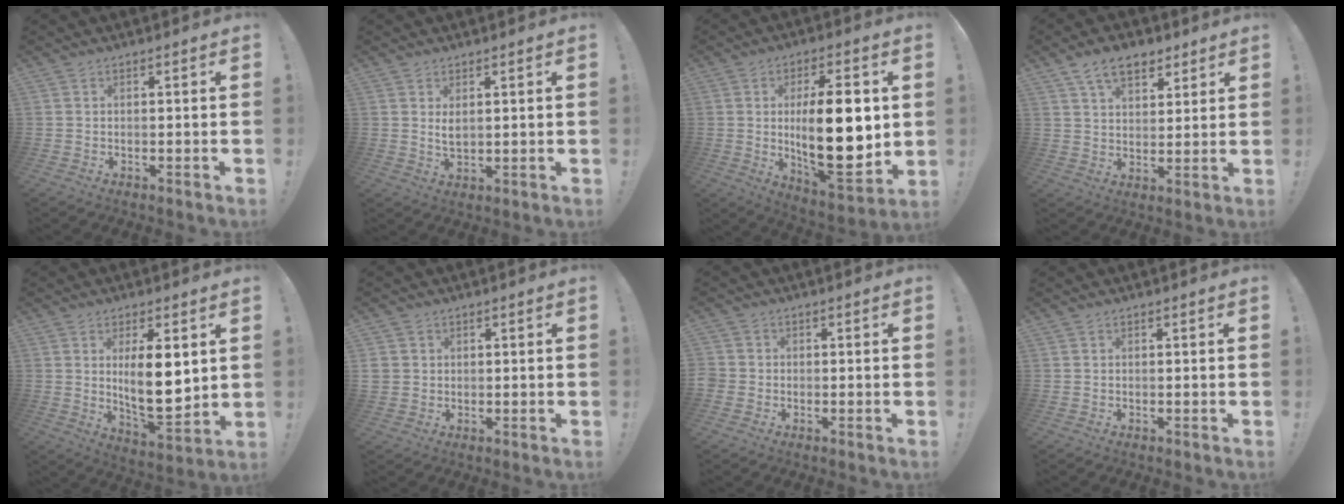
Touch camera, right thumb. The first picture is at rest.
{"total": 3.1, "force": [1.2, 1.5, 2.4], "torque": [-0.032, -0.007, 0.019]}
{"total": 22.6, "force": [1.1, 8.9, 20.8], "torque": [-0.341, -0.017, 0.017]}
{"total": 10.0, "force": [6.2, 5.7, 5.4], "torque": [-0.086, -0.017, 0.117]}
{"total": 13.0, "force": [2.9, 4.8, 11.8], "torque": [-0.201, -0.029, 0.044]}
{"total": 3.1, "force": [1.0, 2.9, 0.5], "torque": [-0.013, 0.002, 0.021]}
{"total": 2.5, "force": [-0.7, 2.3, 0.8], "torque": [-0.014, 0.008, -0.011]}
{"total": 0.0}